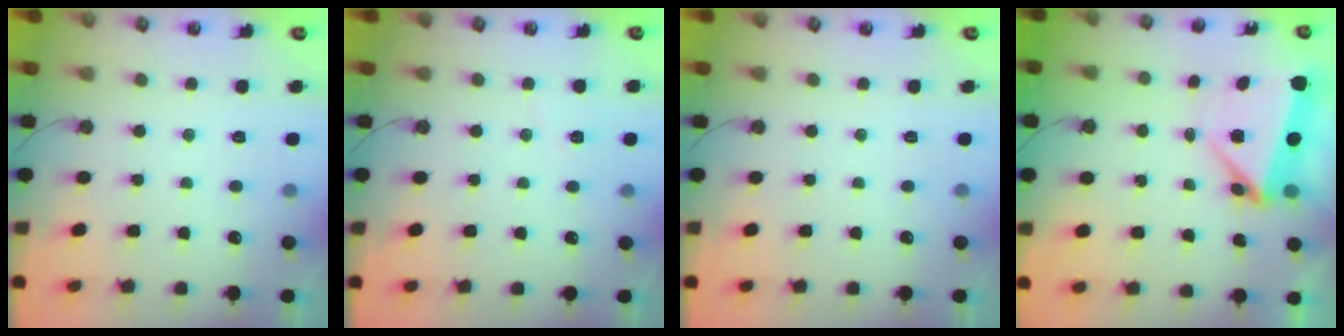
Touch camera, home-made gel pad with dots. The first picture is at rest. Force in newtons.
{"total": 3.6, "press": 3.5, "slide": 0.9}
{"total": 0.0}
{"total": 6.0, "press": 5.8, "slide": 1.5}